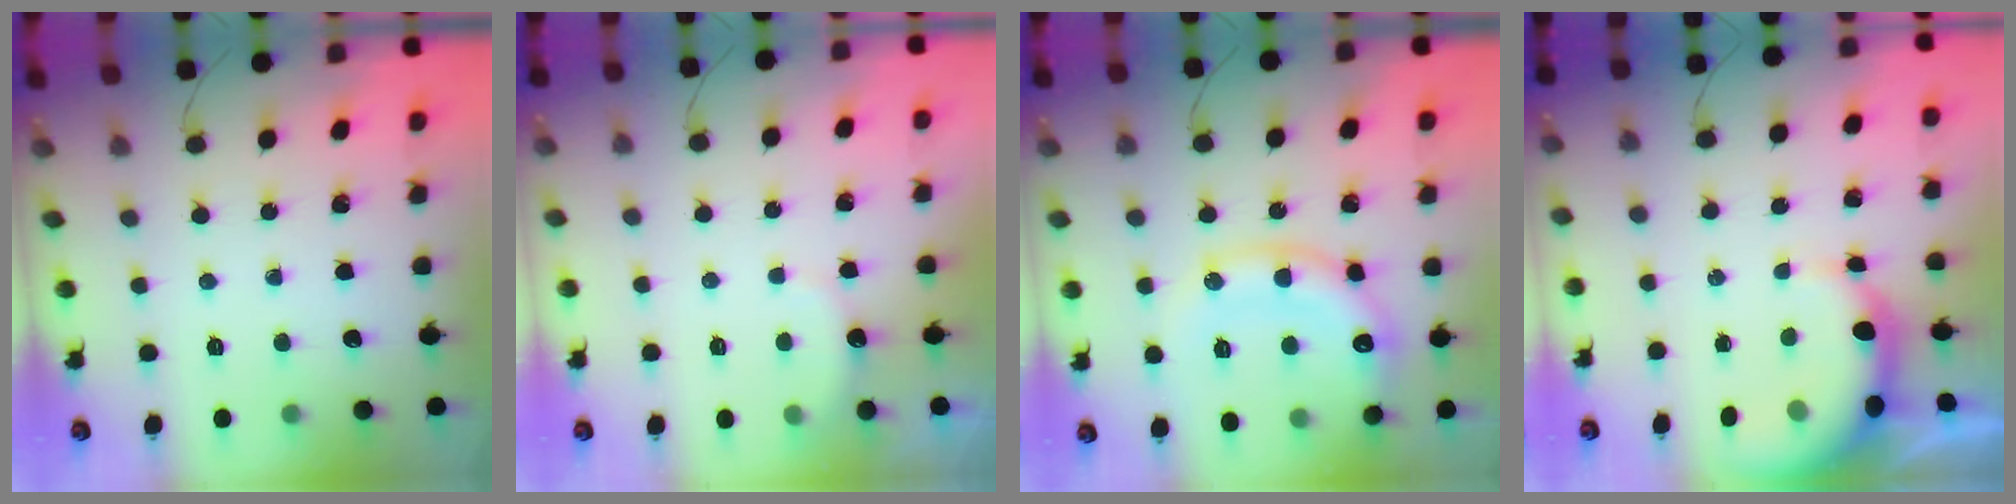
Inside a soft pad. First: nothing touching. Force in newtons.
{"total": 3.5, "press": 3.4, "slide": 0.9}
{"total": 16.5, "press": 16.4, "slide": 2.1}
{"total": 4.8, "press": 4.7, "slide": 1.1}